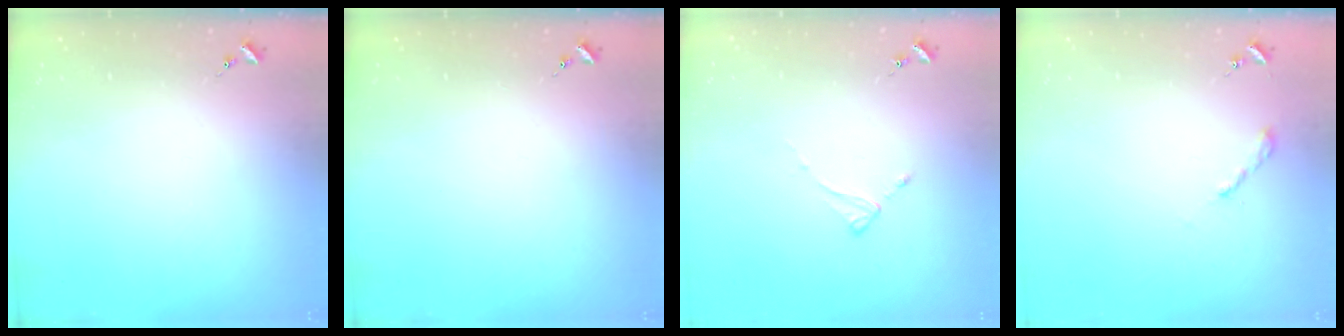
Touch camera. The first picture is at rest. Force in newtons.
{"total": 0.0}
{"total": 2.3, "press": 2.3, "slide": 0.3}
{"total": 2.0, "press": 2.0, "slide": 0.2}